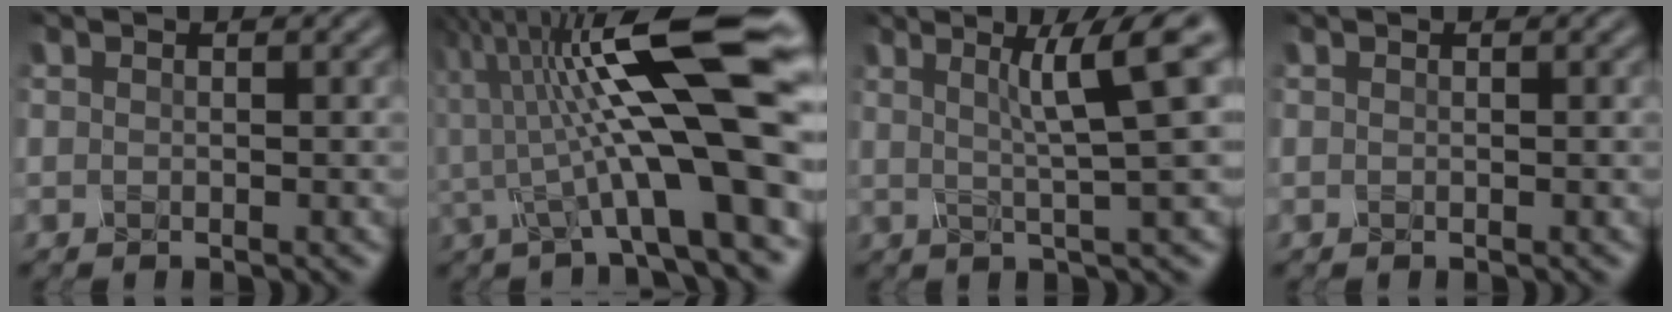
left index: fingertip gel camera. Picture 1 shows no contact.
{"total": 12.2, "force": [0.2, 2.4, 11.9], "torque": [-0.197, 0.015, 0.014]}
{"total": 5.6, "force": [1.6, -0.2, 5.4], "torque": [-0.084, 0.015, 0.046]}
{"total": 0.0}